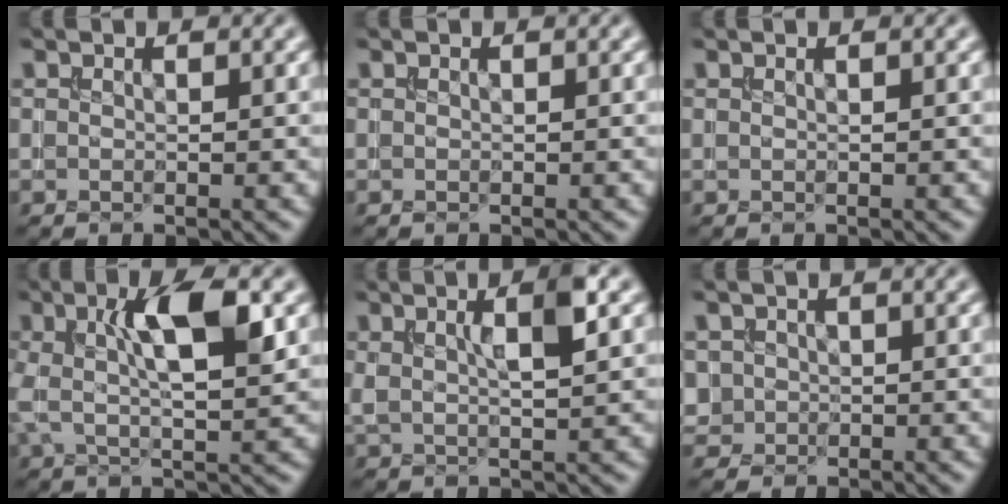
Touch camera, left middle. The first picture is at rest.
{"total": 0.0}
{"total": 0.0}
{"total": 7.1, "force": [1.3, 2.4, 6.5], "torque": [-0.114, 0.003, 0.020]}
{"total": 4.0, "force": [1.4, 0.8, 3.6], "torque": [-0.059, 0.001, 0.026]}
{"total": 1.5, "force": [0.1, 1.5, 0.2], "torque": [-0.002, -0.006, 0.009]}